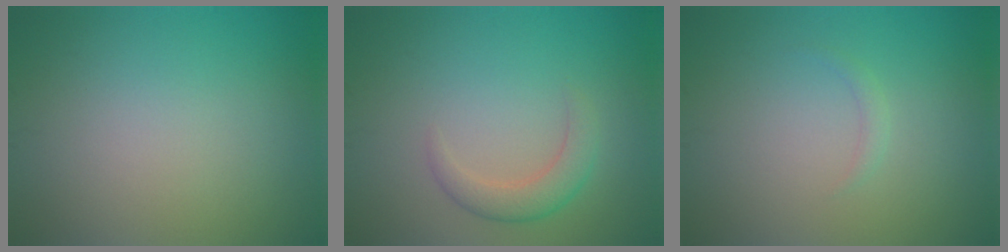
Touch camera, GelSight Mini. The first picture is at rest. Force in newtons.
{"total": 2.6, "press": 2.6, "slide": 0.1}
{"total": 0.8, "press": 0.8, "slide": 0.0}